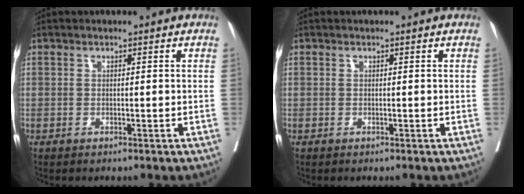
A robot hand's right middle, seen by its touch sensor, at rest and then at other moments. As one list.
[{"total": 0.0}]